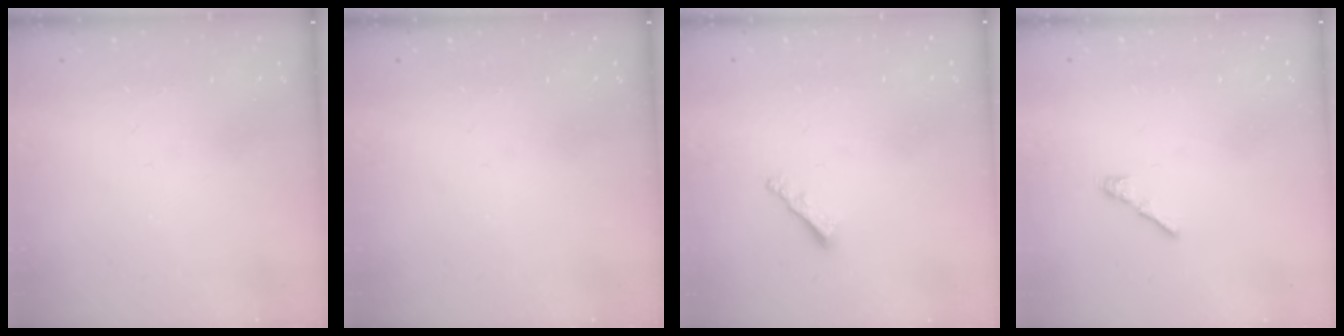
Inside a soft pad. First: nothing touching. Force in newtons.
{"total": 0.0}
{"total": 1.9, "press": 1.9, "slide": 0.5}
{"total": 3.0, "press": 2.9, "slide": 0.8}